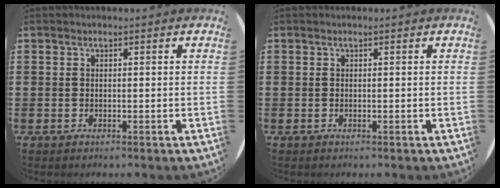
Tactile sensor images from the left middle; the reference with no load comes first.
{"total": 0.0}